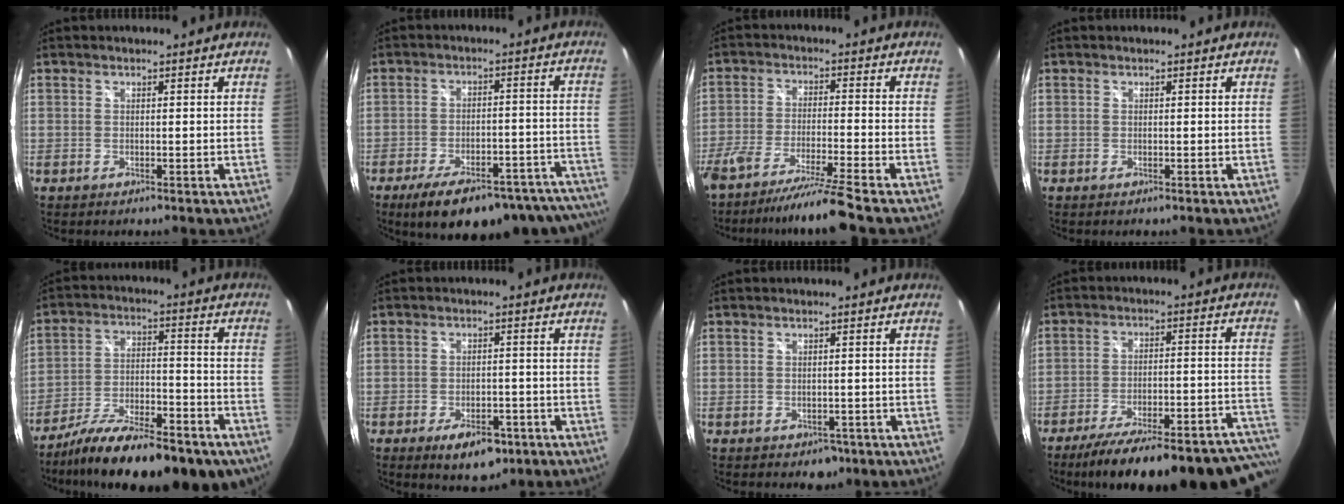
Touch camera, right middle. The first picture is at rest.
{"total": 23.9, "force": [-20.1, 6.4, 11.1], "torque": [-0.161, -0.002, -0.249]}
{"total": 10.9, "force": [-9.3, -1.8, 5.4], "torque": [-0.117, -0.026, -0.162]}
{"total": 0.0}
{"total": 22.0, "force": [-16.3, 6.1, 13.5], "torque": [-0.227, -0.043, -0.243]}
{"total": 7.8, "force": [-4.6, 3.9, 4.9], "torque": [-0.090, -0.004, -0.061]}
{"total": 2.8, "force": [-1.5, 2.1, 1.1], "torque": [-0.020, -0.006, -0.015]}
{"total": 30.1, "force": [-26.4, 5.0, 13.5], "torque": [-0.170, -0.025, -0.352]}